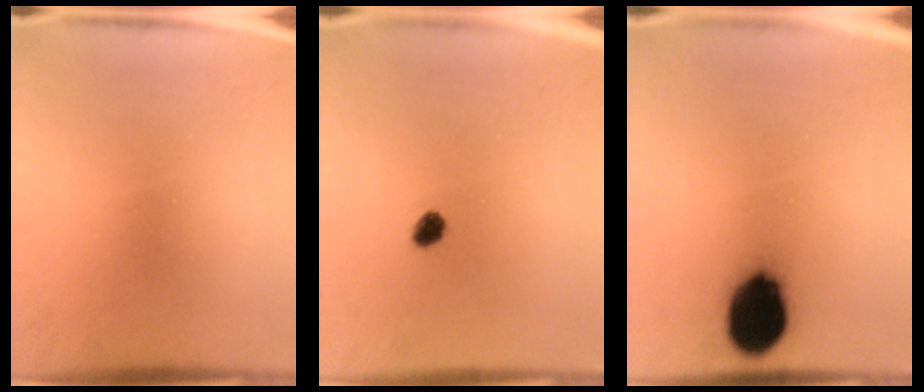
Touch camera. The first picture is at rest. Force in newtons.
{"total": 2.2}
{"total": 14.8}